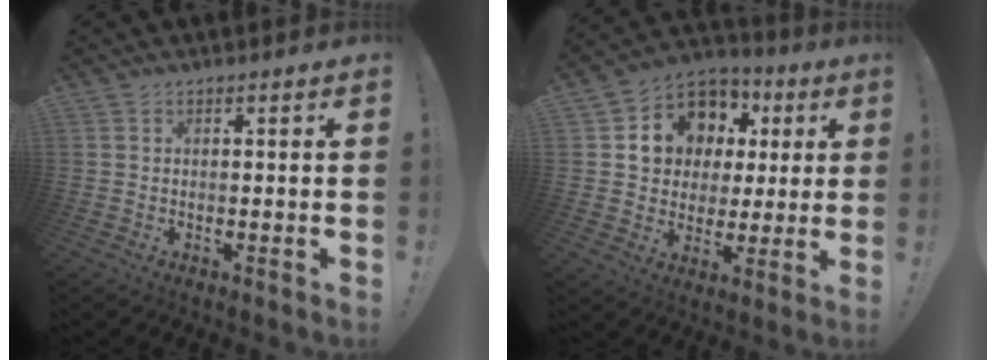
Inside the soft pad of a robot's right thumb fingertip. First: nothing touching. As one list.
[{"total": 13.5, "force": [5.0, 11.4, 5.4], "torque": [-0.083, -0.026, 0.112]}]